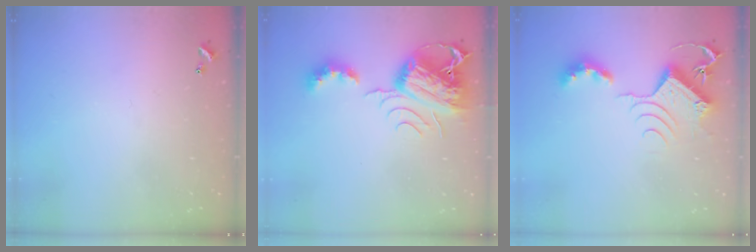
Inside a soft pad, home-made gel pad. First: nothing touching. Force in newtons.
{"total": 10.9, "press": 10.8, "slide": 1.3}
{"total": 11.2, "press": 11.1, "slide": 1.1}